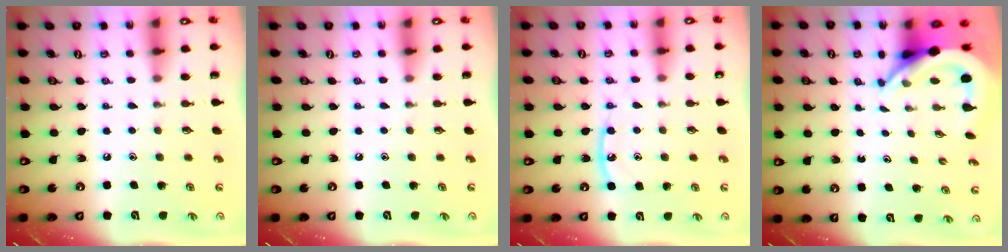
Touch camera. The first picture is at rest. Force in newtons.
{"total": 0.0}
{"total": 9.1, "press": 9.1, "slide": 0.8}
{"total": 7.0, "press": 6.9, "slide": 1.1}